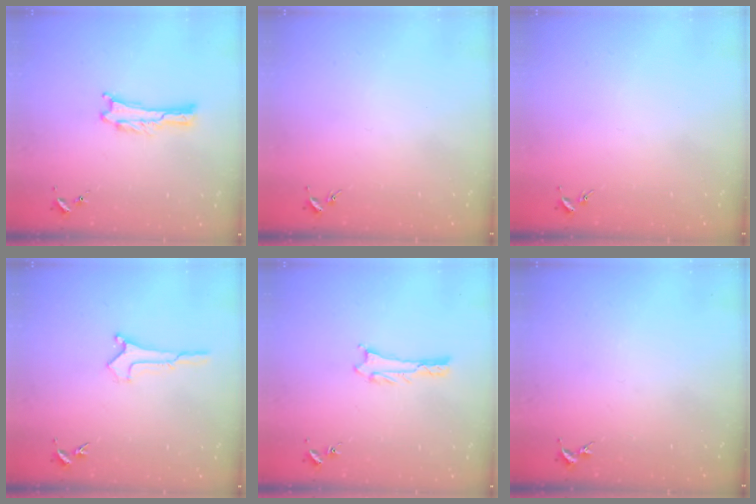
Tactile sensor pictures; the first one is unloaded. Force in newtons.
{"total": 0.0}
{"total": 0.0}
{"total": 0.0}
{"total": 0.8, "press": 0.8, "slide": 0.1}
{"total": 0.0}